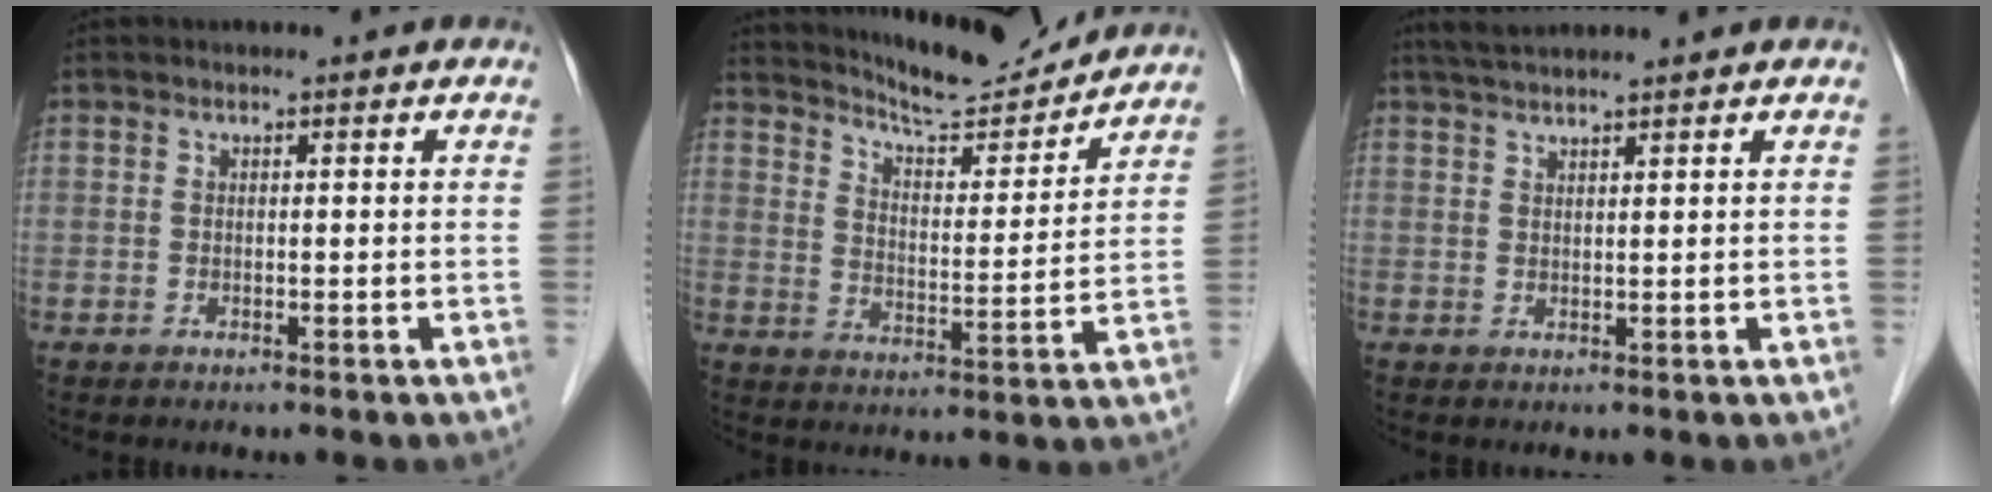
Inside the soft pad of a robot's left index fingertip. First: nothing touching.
{"total": 13.0, "force": [12.5, 1.1, 3.4], "torque": [-0.060, -0.004, 0.190]}
{"total": 4.8, "force": [4.2, -0.6, 2.3], "torque": [-0.038, 0.027, 0.076]}